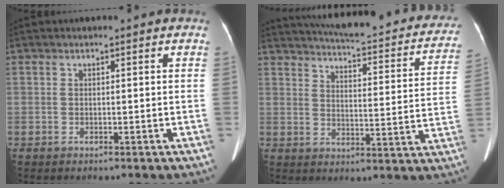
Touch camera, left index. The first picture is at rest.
{"total": 26.7, "force": [23.6, 5.1, 11.4], "torque": [-0.164, -0.041, 0.276]}